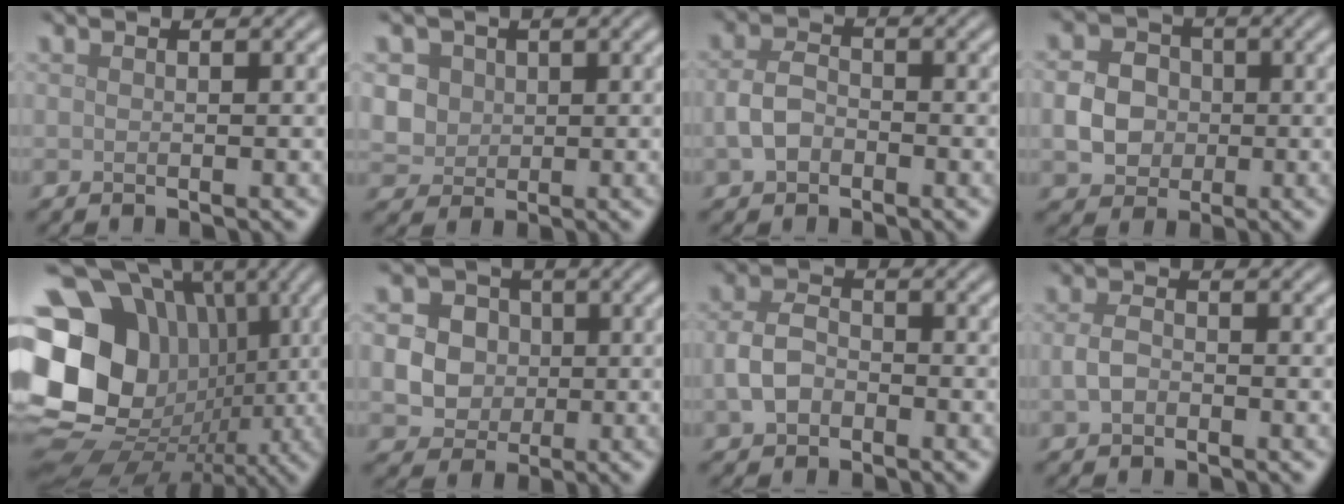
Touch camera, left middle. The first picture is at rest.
{"total": 4.7, "force": [1.5, 4.1, 1.8], "torque": [-0.041, 0.013, 0.024]}
{"total": 2.8, "force": [-0.9, 2.0, 1.7], "torque": [-0.037, 0.002, -0.023]}
{"total": 4.0, "force": [-0.6, 3.5, 1.9], "torque": [-0.033, 0.002, -0.012]}
{"total": 21.2, "force": [0.4, 18.2, 10.9], "torque": [-0.201, 0.016, -0.026]}
{"total": 6.8, "force": [1.0, 6.1, 2.8], "torque": [-0.050, 0.029, 0.006]}
{"total": 3.2, "force": [-1.0, 2.3, 2.0], "torque": [-0.042, 0.003, -0.024]}
{"total": 1.8, "force": [-0.5, 1.3, 1.2], "torque": [-0.030, 0.001, -0.013]}